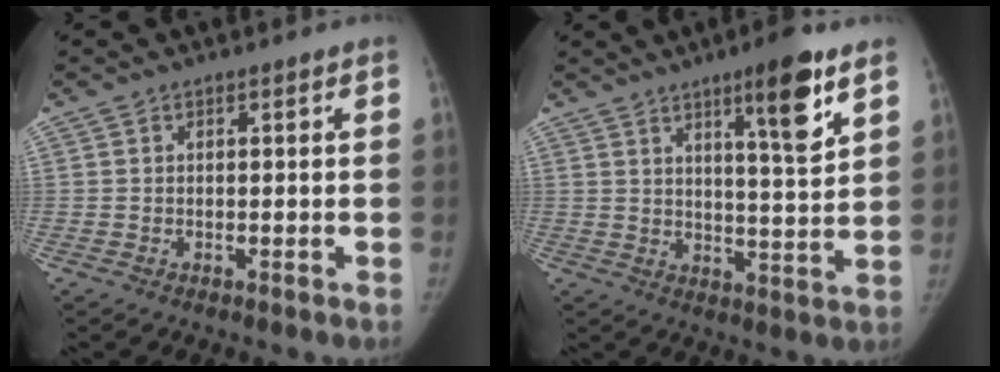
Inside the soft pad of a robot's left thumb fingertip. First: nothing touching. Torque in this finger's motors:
{"motor_torque": [0.99, 0.16, 1.02, -0.55, 0.26]}